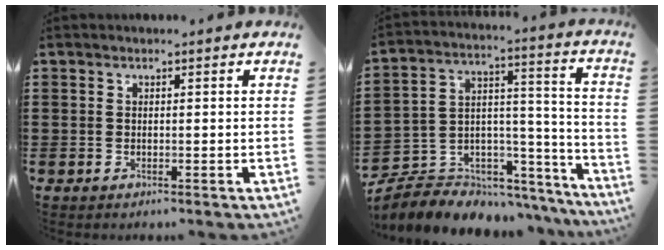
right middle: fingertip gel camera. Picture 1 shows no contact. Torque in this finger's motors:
{"motor_torque": [2.14, 0.00, 0.71, 0.09]}